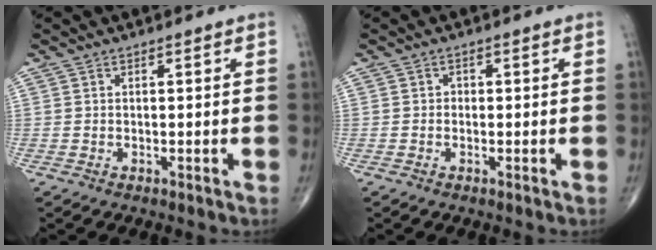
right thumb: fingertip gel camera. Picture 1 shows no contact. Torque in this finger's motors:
{"motor_torque": [-0.17, 0.10, 0.05, -0.01, 0.03]}